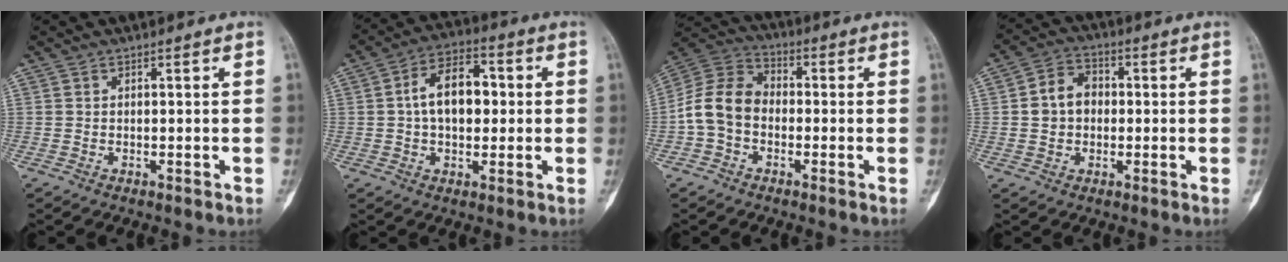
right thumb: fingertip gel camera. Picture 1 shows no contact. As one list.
[{"total": 10.9, "force": [0.8, 6.7, 8.5], "torque": [-0.121, 0.023, 0.005]}, {"total": 10.5, "force": [-1.9, 7.9, 6.6], "torque": [-0.123, 0.035, -0.051]}, {"total": 7.3, "force": [0.2, 5.8, 4.4], "torque": [-0.062, 0.020, -0.005]}]